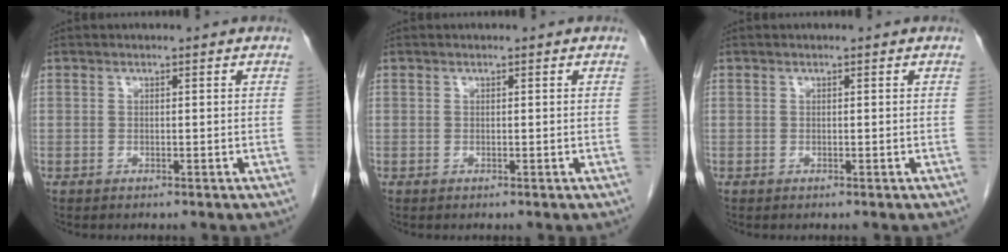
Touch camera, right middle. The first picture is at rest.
{"total": 0.0}
{"total": 0.0}